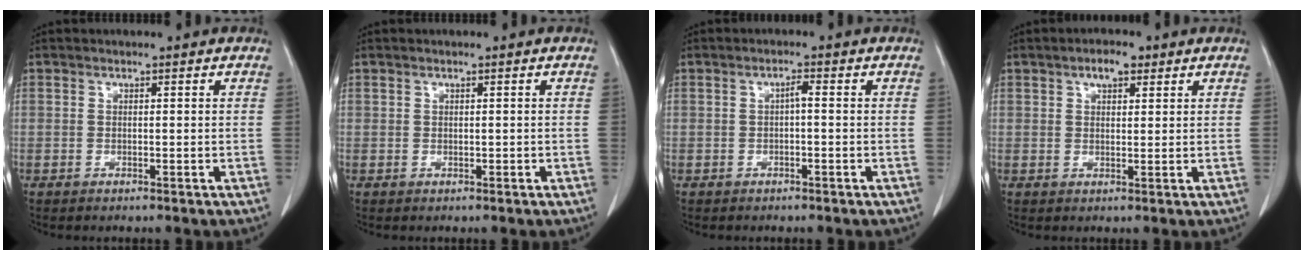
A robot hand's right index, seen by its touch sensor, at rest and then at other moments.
{"total": 0.0}
{"total": 1.3, "force": [-0.1, 0.2, 1.3], "torque": [-0.019, 0.006, -0.001]}
{"total": 3.4, "force": [2.1, 1.5, 2.2], "torque": [-0.035, 0.008, 0.034]}